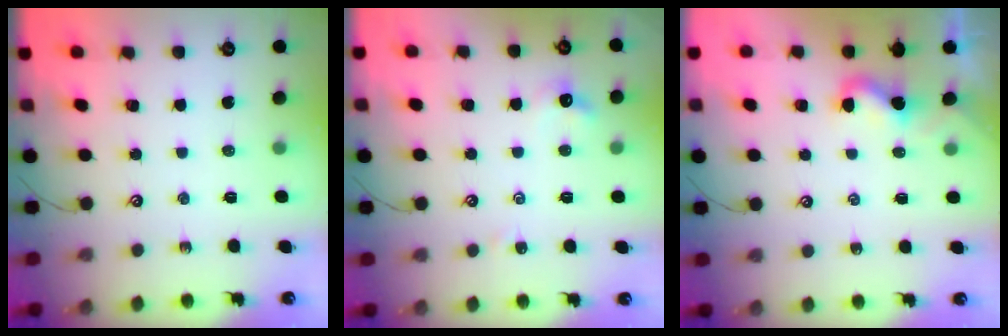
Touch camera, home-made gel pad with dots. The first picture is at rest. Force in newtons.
{"total": 2.1, "press": 2.0, "slide": 0.6}
{"total": 2.8, "press": 2.8, "slide": 0.4}